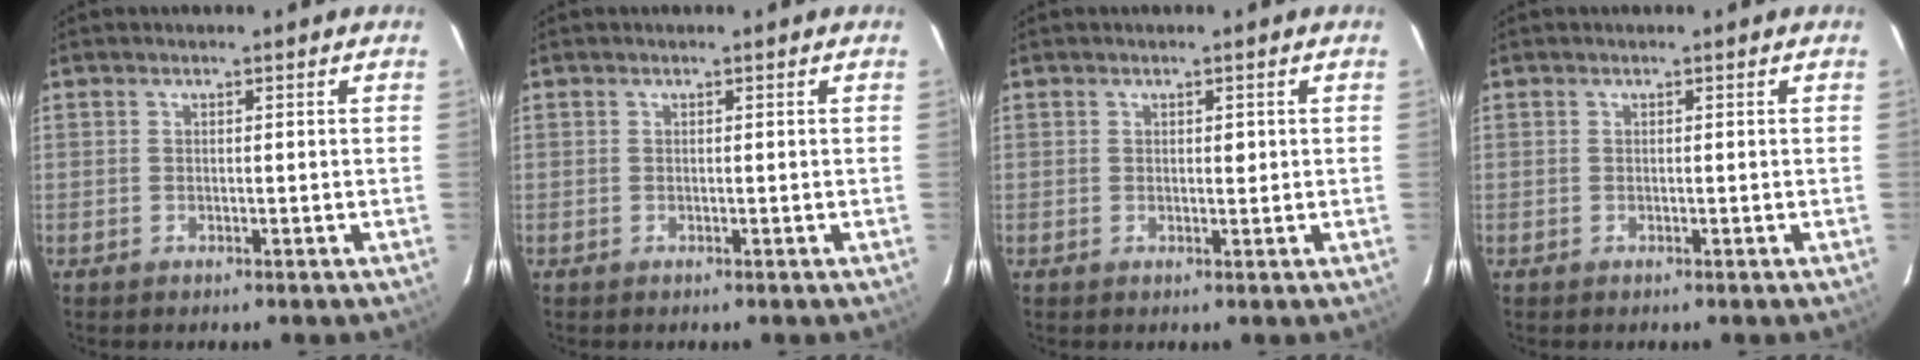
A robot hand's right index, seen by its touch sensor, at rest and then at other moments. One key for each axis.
{"total": 0.0}
{"total": 1.1, "fx": 0.2, "fy": 0.6, "fz": 1.0, "tx": -0.014, "ty": -0.001, "tz": 0.004}
{"total": 0.0}